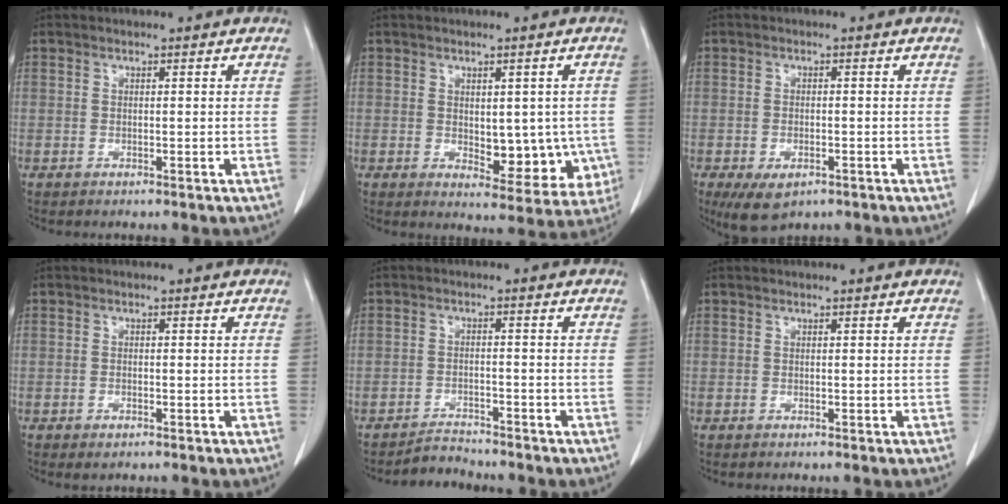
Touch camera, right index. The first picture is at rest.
{"total": 8.8, "force": [-0.9, 5.0, 7.2], "torque": [-0.072, -0.002, 0.004]}
{"total": 5.1, "force": [-3.0, 2.7, 3.2], "torque": [-0.059, -0.007, -0.038]}
{"total": 1.1, "force": [-0.6, 0.5, 0.8], "torque": [-0.015, -0.001, -0.002]}
{"total": 2.7, "force": [-2.6, 0.4, -0.6], "torque": [0.010, -0.009, -0.042]}
{"total": 0.0}